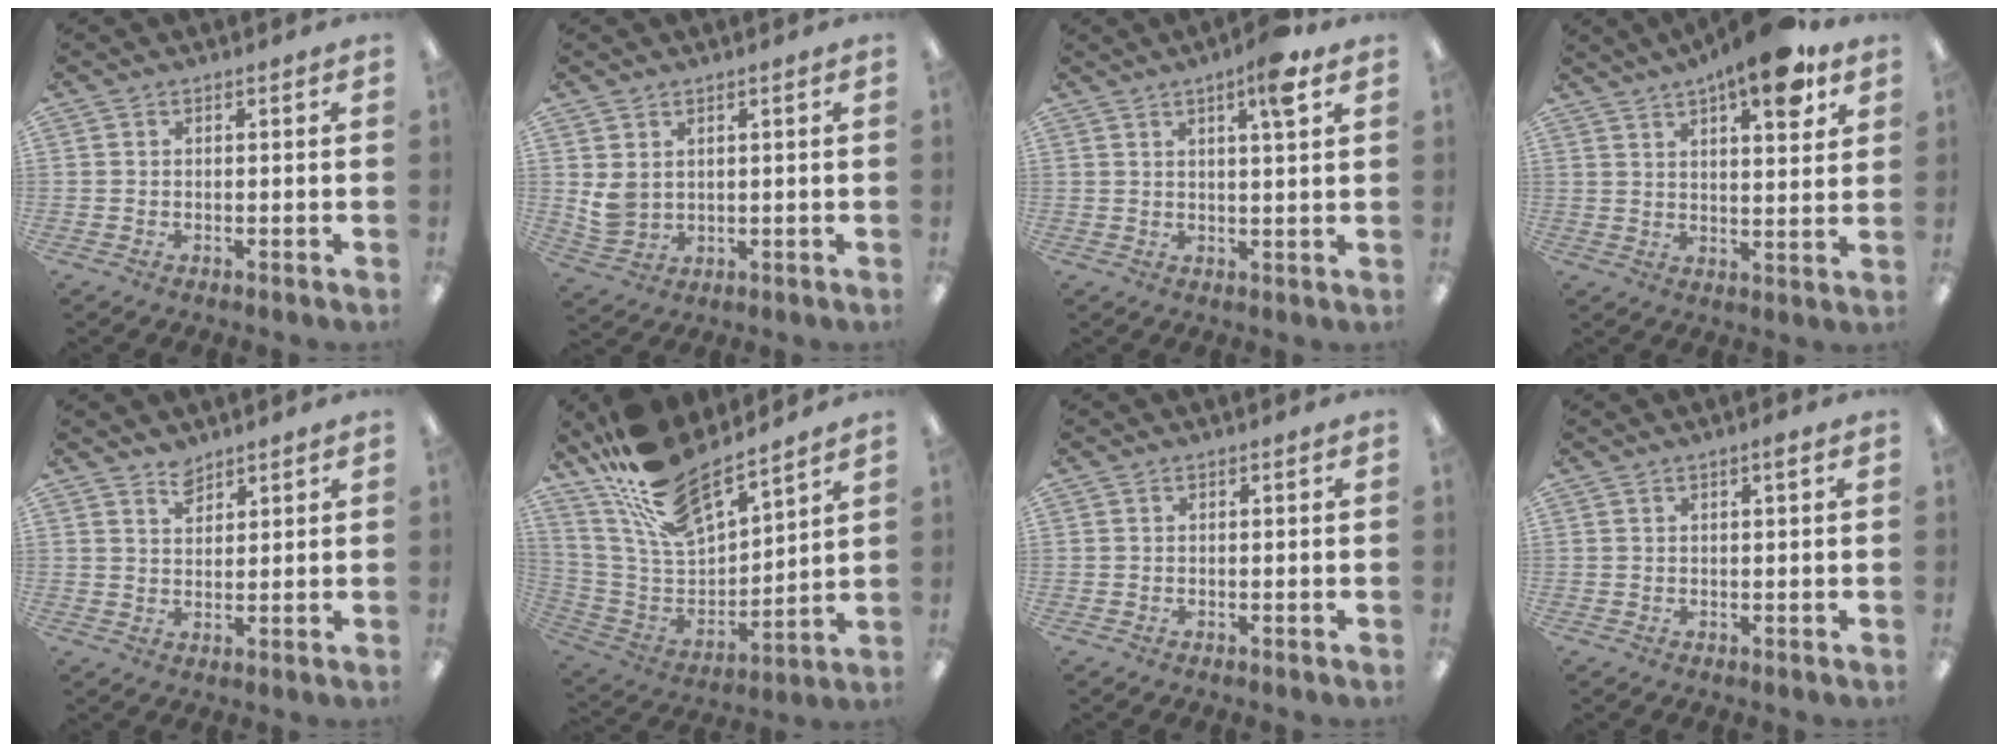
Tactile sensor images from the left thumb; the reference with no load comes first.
{"total": 4.6, "force": [2.1, 3.3, 2.4], "torque": [-0.047, -0.007, 0.040]}
{"total": 6.9, "force": [4.2, 0.8, 5.4], "torque": [-0.085, -0.011, 0.063]}
{"total": 12.0, "force": [7.7, 3.7, 8.5], "torque": [-0.115, -0.043, 0.123]}
{"total": 3.7, "force": [3.3, 1.5, 1.0], "torque": [-0.017, -0.014, 0.061]}
{"total": 18.4, "force": [15.6, 5.8, 8.0], "torque": [-0.174, -0.104, 0.279]}
{"total": 0.0}
{"total": 1.7, "force": [0.8, 0.3, 1.5], "torque": [-0.022, -0.001, 0.011]}